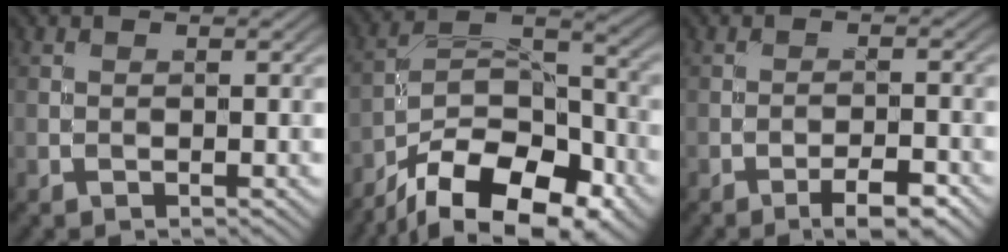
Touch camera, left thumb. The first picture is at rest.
{"total": 17.2, "force": [-12.2, 7.9, 9.3], "torque": [-0.177, -0.037, -0.185]}
{"total": 4.3, "force": [-2.9, 1.0, 3.0], "torque": [-0.047, 0.008, -0.043]}